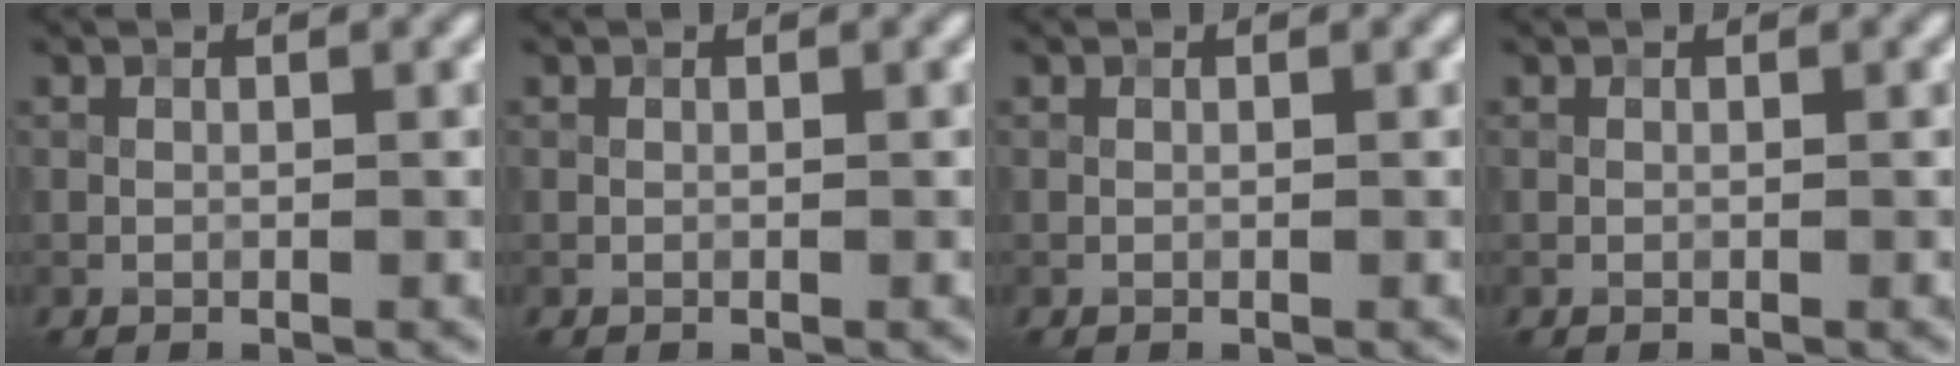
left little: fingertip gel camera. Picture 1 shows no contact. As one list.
[{"total": 0.0}, {"total": 0.0}, {"total": 0.0}]